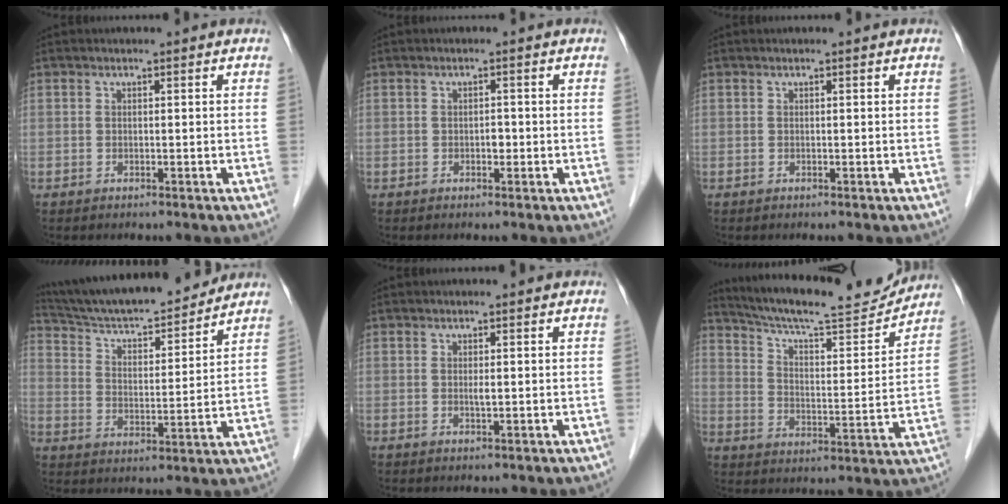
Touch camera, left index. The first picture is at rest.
{"total": 1.0, "force": [-0.4, 0.6, 0.7], "torque": [-0.009, 0.000, -0.009]}
{"total": 0.0}
{"total": 18.1, "force": [16.7, 2.2, 6.6], "torque": [-0.115, 0.008, 0.267]}
{"total": 0.7, "force": [0.0, 0.1, 0.7], "torque": [-0.017, -0.005, -0.001]}
{"total": 18.0, "force": [16.7, 1.9, 6.3], "torque": [-0.110, -0.011, 0.248]}